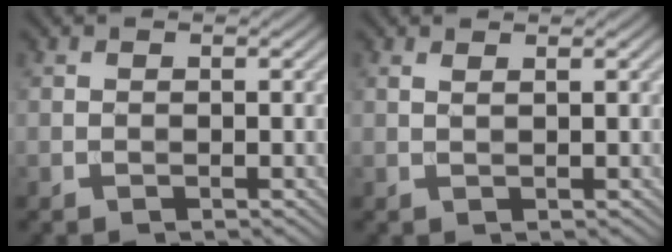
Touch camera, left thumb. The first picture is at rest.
{"total": 0.9, "force": [0.7, 0.0, 0.6], "torque": [-0.014, 0.002, 0.012]}